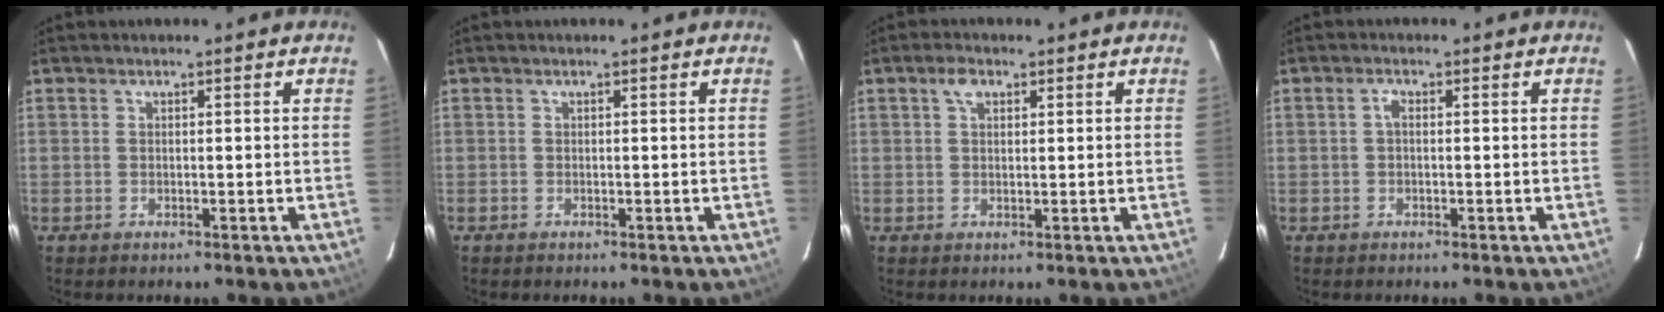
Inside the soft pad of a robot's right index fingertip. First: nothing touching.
{"total": 0.0}
{"total": 2.5, "force": [1.2, 1.5, 1.6], "torque": [-0.029, 0.009, 0.020]}
{"total": 1.2, "force": [-0.1, 0.6, 1.0], "torque": [-0.019, 0.006, -0.004]}